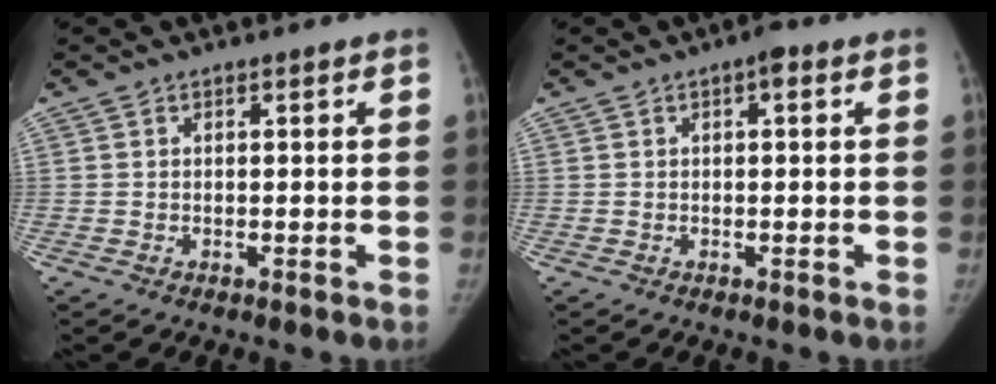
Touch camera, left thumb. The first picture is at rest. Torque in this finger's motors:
{"motor_torque": [0.19, 0.05, 0.63, -0.48, 0.11]}